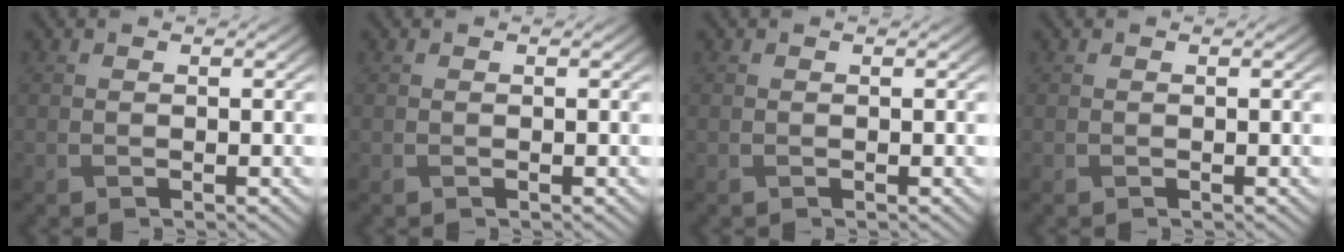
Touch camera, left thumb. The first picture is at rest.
{"total": 0.0}
{"total": 0.0}
{"total": 0.0}